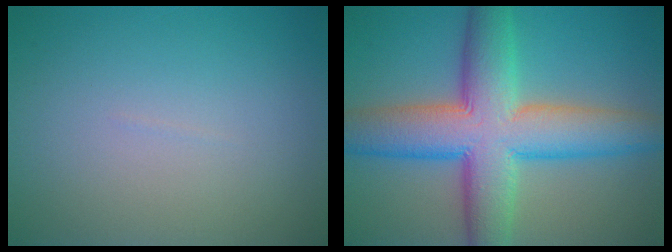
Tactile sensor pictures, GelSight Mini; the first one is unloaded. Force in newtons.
{"total": 11.0, "press": 11.0, "slide": 0.5}